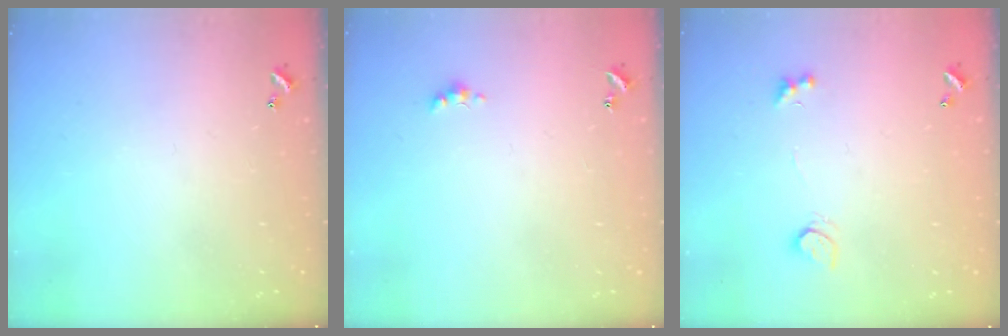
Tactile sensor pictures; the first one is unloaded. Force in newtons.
{"total": 1.4, "press": 1.3, "slide": 0.4}
{"total": 2.6, "press": 2.4, "slide": 1.2}